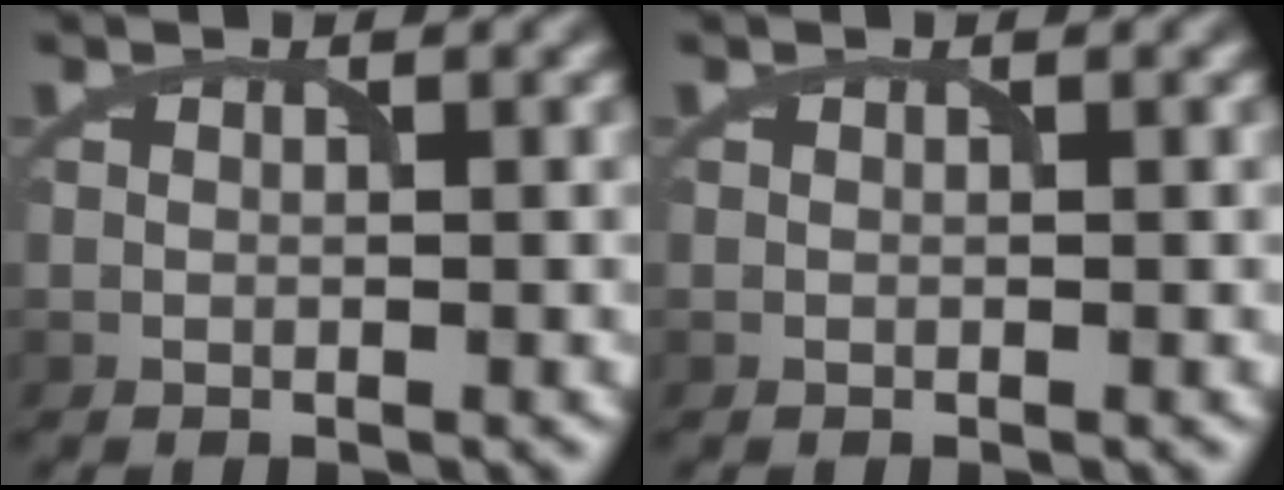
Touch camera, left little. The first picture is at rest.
{"total": 0.0}